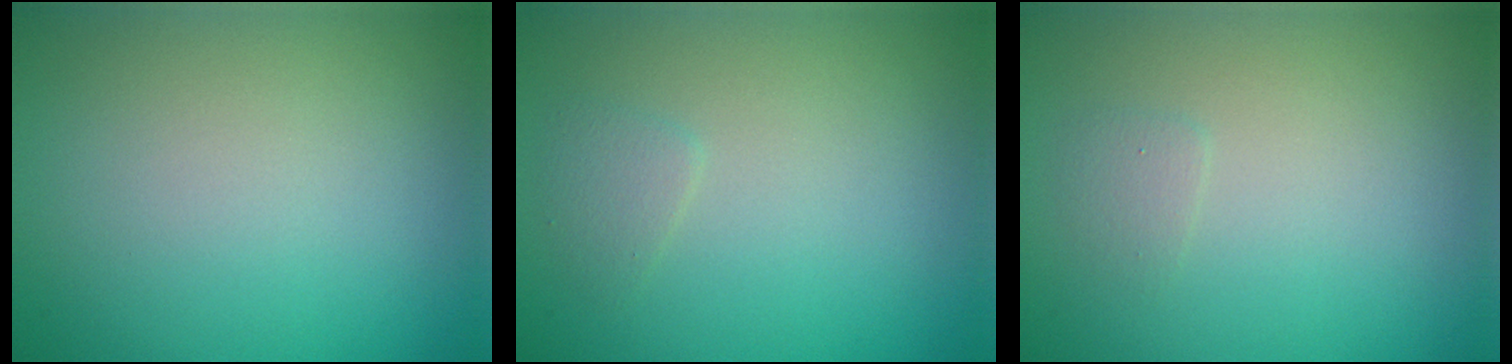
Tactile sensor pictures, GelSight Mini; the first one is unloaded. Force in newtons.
{"total": 1.0, "press": 1.0, "slide": 0.1}
{"total": 0.7, "press": 0.7, "slide": 0.1}